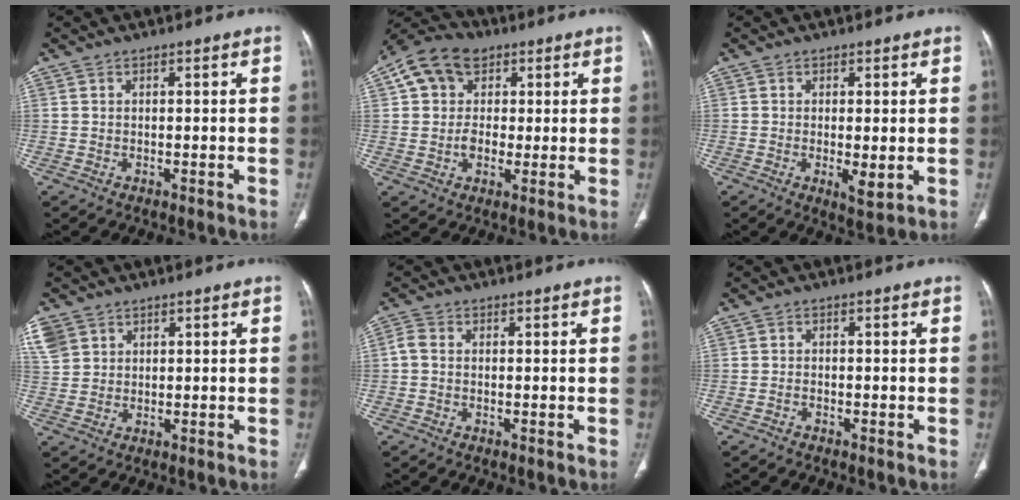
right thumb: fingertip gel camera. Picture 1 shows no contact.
{"total": 11.8, "force": [3.1, 9.4, 6.4], "torque": [-0.098, 0.010, 0.048]}
{"total": 4.0, "force": [-0.6, 1.2, 3.7], "torque": [-0.061, -0.013, -0.010]}
{"total": 8.7, "force": [4.3, 6.9, 3.2], "torque": [-0.091, 0.010, 0.094]}
{"total": 1.9, "force": [-0.3, 1.3, 1.4], "torque": [-0.030, 0.002, -0.014]}
{"total": 0.7, "force": [-0.6, 0.3, 0.1], "torque": [-0.001, 0.007, -0.011]}